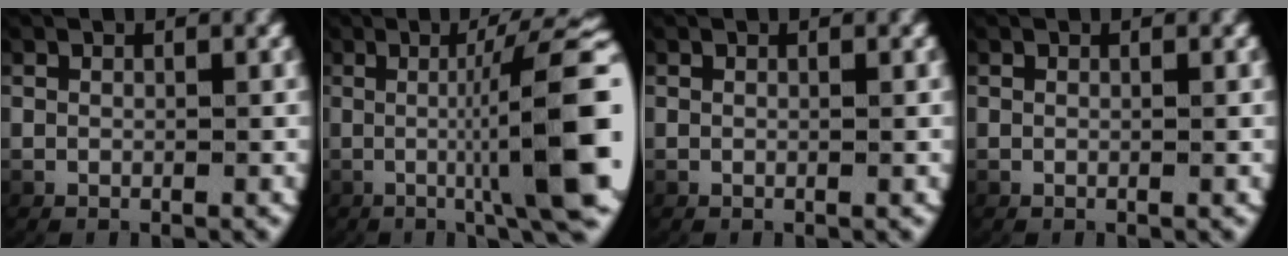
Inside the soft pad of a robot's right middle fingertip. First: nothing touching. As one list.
[{"total": 10.8, "force": [0.1, 2.2, 10.5], "torque": [-0.138, 0.007, 0.003]}, {"total": 0.0}, {"total": 0.0}]